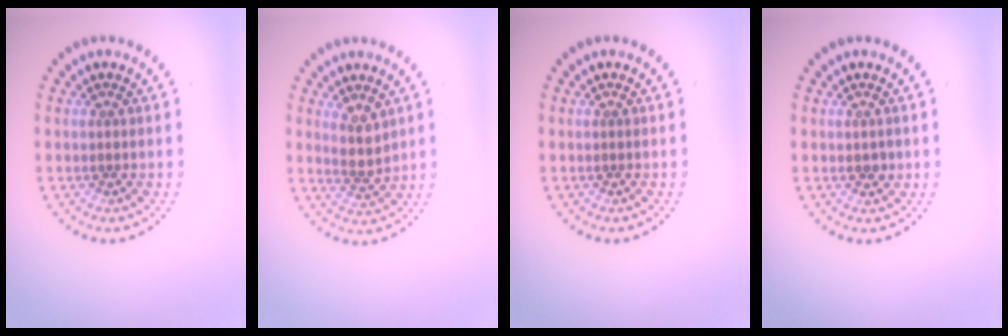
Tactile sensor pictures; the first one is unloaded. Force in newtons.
{"total": 2.3, "press": 2.0, "slide": 1.2}
{"total": 0.0}
{"total": 1.2, "press": 1.2, "slide": 0.1}